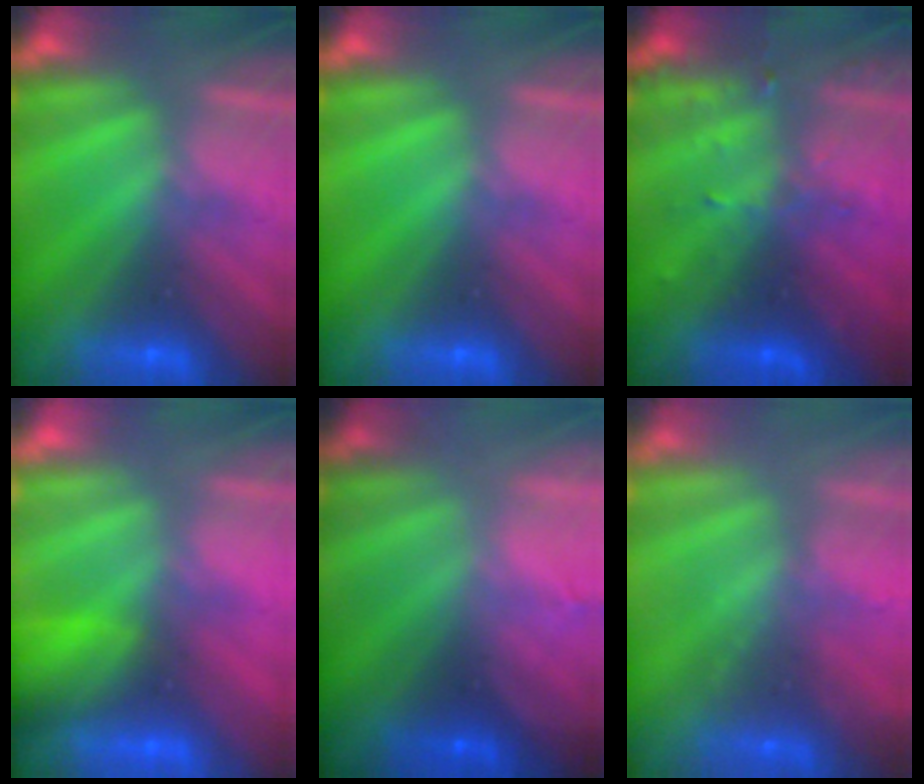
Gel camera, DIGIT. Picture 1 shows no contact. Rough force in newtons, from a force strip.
{"total": 0.0}
{"total": 3.2}
{"total": 7.0}
{"total": 7.8}
{"total": 2.3}